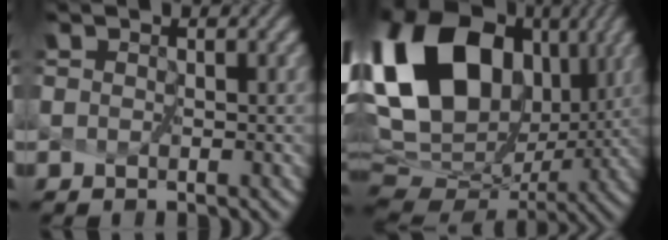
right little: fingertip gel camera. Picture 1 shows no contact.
{"total": 18.9, "force": [5.9, 12.8, 12.6], "torque": [-0.272, 0.019, 0.117]}